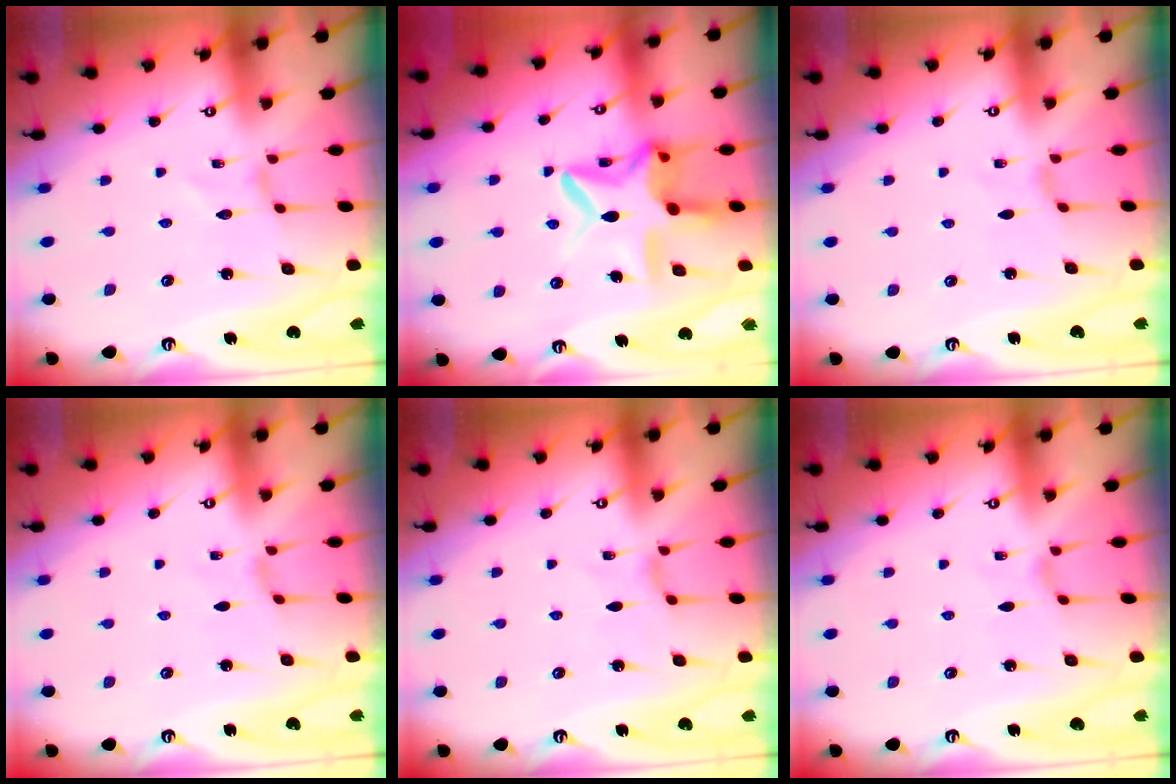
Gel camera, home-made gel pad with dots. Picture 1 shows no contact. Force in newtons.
{"total": 14.2, "press": 14.0, "slide": 2.0}
{"total": 0.0}
{"total": 0.0}
{"total": 1.7, "press": 1.7, "slide": 0.3}
{"total": 0.0}